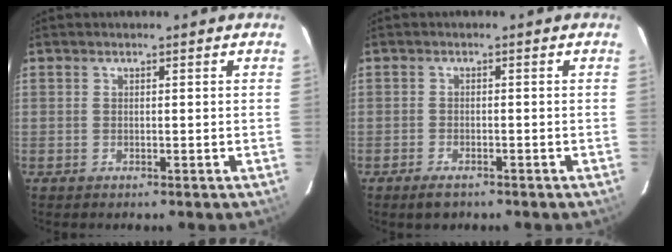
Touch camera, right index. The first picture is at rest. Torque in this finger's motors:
{"motor_torque": [0.26, -0.29, 0.11, 0.01]}